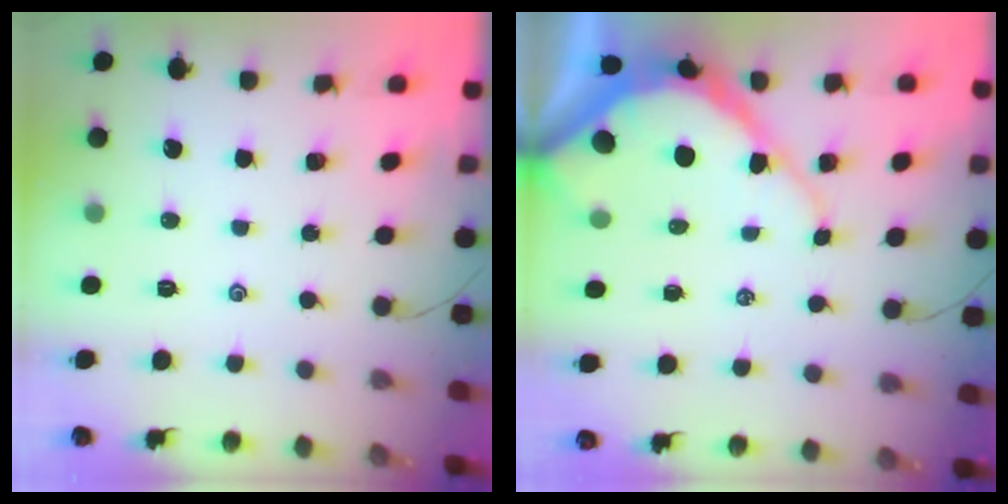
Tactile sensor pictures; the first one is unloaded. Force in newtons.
{"total": 10.3, "press": 10.2, "slide": 1.0}